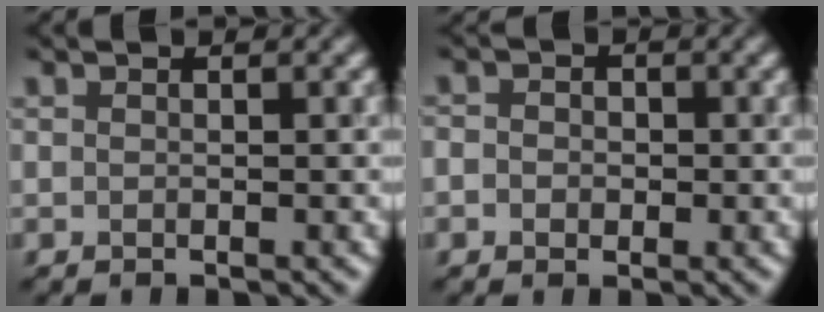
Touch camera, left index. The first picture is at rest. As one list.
[{"total": 0.9, "force": [-0.5, 0.8, 0.1], "torque": [-0.004, 0.010, 0.001]}]